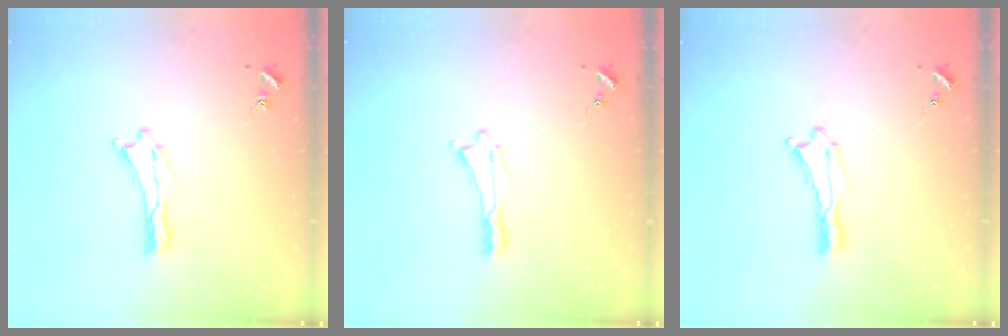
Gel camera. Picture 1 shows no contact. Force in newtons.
{"total": 0.0}
{"total": 0.0}